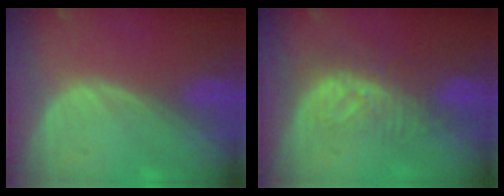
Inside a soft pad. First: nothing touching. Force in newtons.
{"total": 8.2, "press": 7.3, "slide": 3.8}